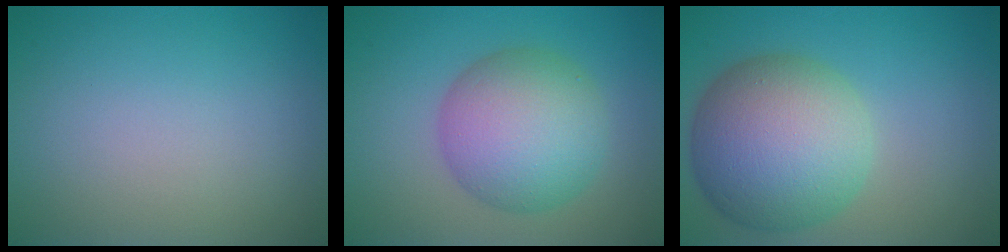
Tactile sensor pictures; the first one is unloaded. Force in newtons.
{"total": 8.0, "press": 8.0, "slide": 0.0}
{"total": 10.4, "press": 10.4, "slide": 0.5}